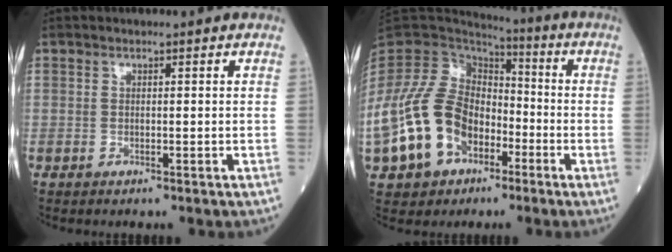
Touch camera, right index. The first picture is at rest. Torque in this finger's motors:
{"motor_torque": [2.14, 0.00, 1.05, 0.13]}